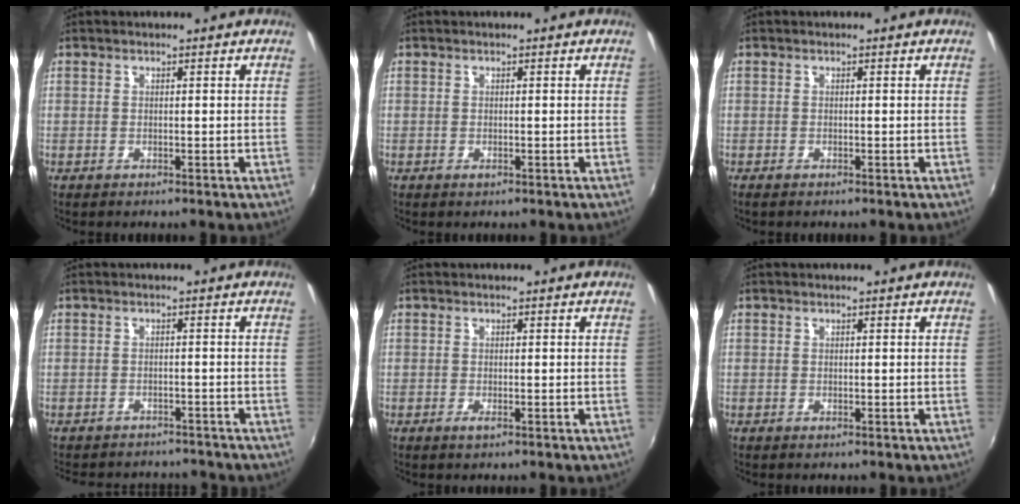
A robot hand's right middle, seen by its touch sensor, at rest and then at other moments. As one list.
[{"total": 0.0}, {"total": 0.8, "force": [-0.7, 0.2, 0.5], "torque": [-0.010, -0.004, -0.013]}, {"total": 9.1, "force": [-8.2, 2.7, 2.8], "torque": [-0.067, -0.015, -0.111]}, {"total": 1.1, "force": [-0.5, 0.0, 1.0], "torque": [-0.017, -0.002, -0.007]}, {"total": 0.0}]